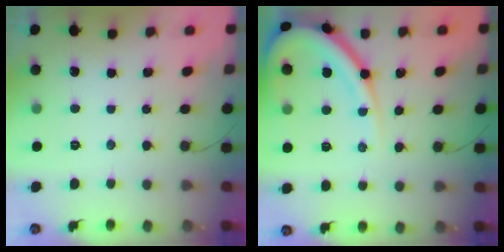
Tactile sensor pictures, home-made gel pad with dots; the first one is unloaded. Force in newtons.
{"total": 13.8, "press": 13.7, "slide": 1.2}